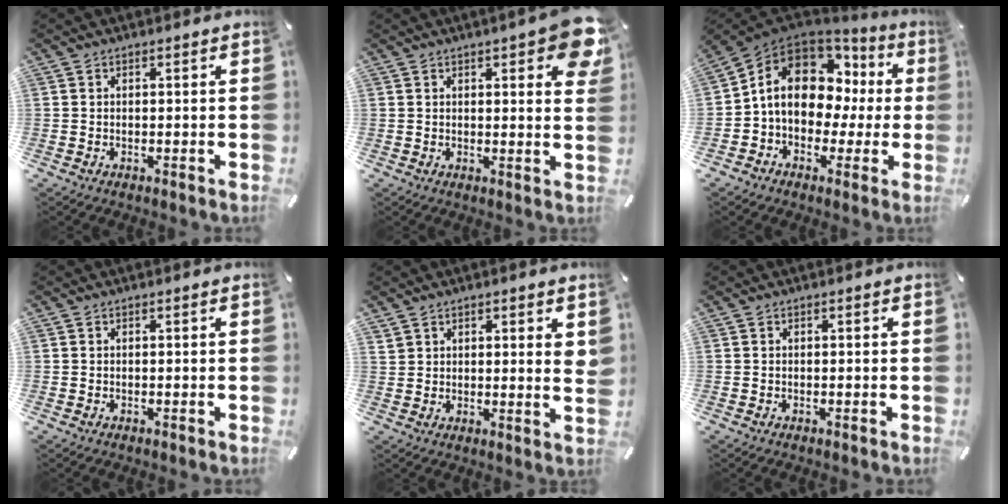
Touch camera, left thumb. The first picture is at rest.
{"total": 8.8, "force": [4.7, 2.8, 6.9], "torque": [-0.090, -0.021, 0.075]}
{"total": 14.0, "force": [3.6, 10.4, 8.6], "torque": [-0.151, -0.012, 0.069]}
{"total": 0.0}
{"total": 3.3, "force": [2.6, 1.1, 1.7], "torque": [-0.024, -0.011, 0.045]}
{"total": 0.0}